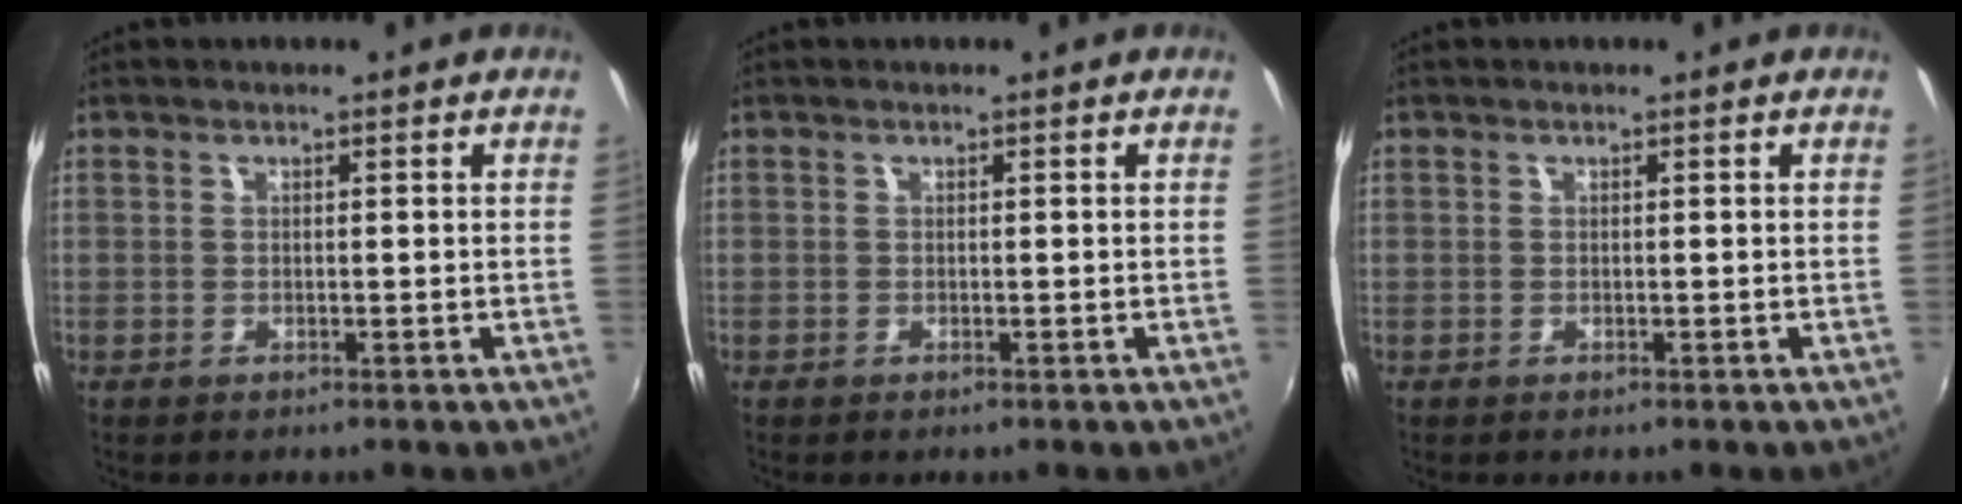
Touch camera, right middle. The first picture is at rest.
{"total": 0.0}
{"total": 0.0}